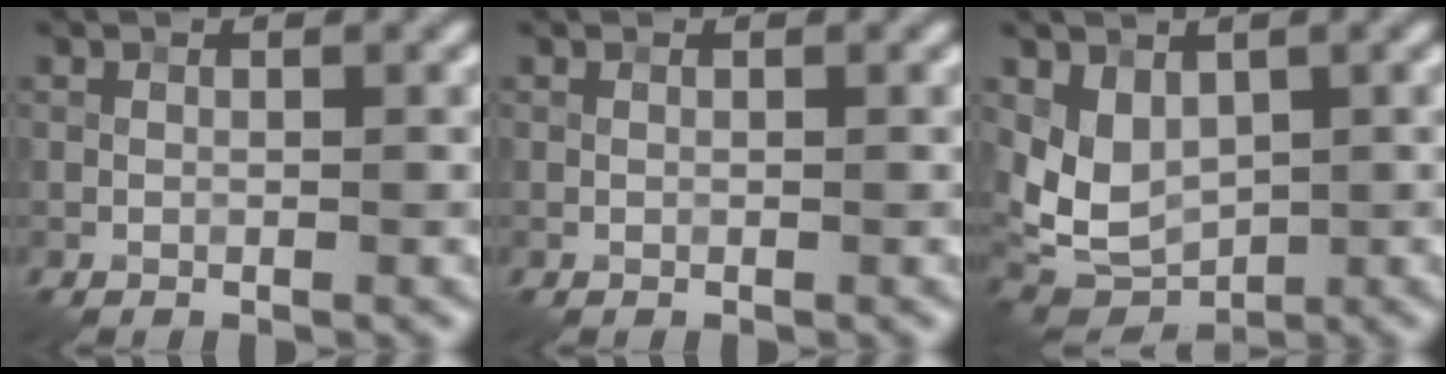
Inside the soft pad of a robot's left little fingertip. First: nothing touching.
{"total": 0.0}
{"total": 4.3, "force": [1.1, 3.1, 2.8], "torque": [-0.055, -0.013, 0.026]}